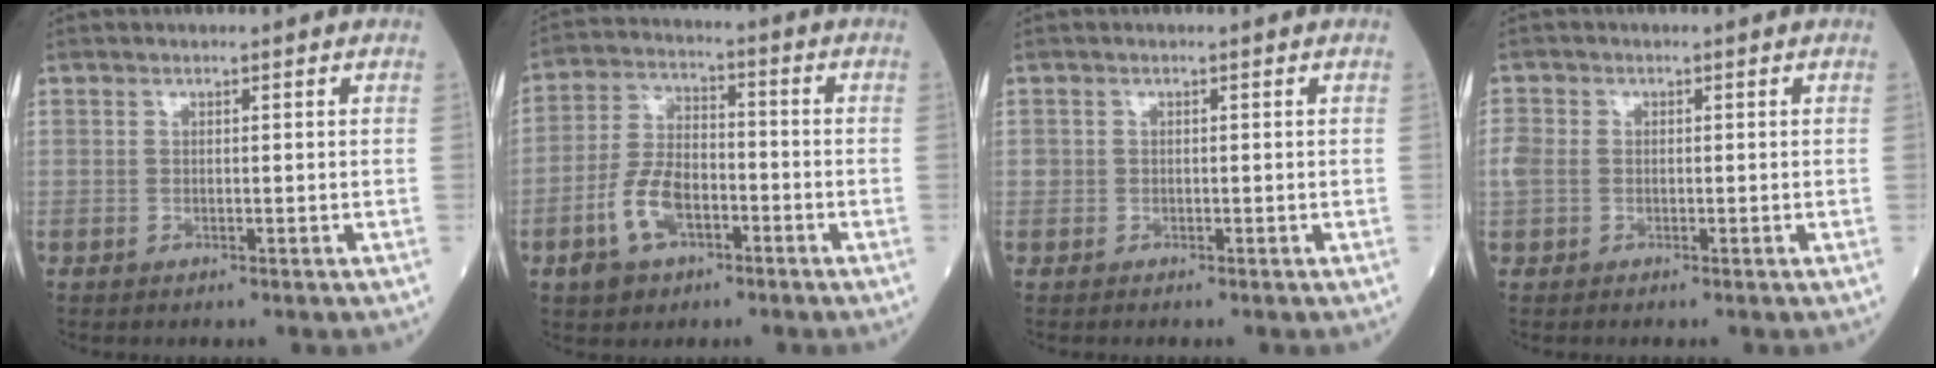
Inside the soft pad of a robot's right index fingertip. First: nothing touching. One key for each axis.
{"total": 8.8, "fx": -3.8, "fy": 5.0, "fz": 6.1, "tx": -0.136, "ty": 0.009, "tz": -0.069}
{"total": 0.5, "fx": -0.2, "fy": 0.5, "fz": 0.0, "tx": -0.001, "ty": 0.004, "tz": -0.003}
{"total": 2.6, "fx": -0.3, "fy": 2.1, "fz": 1.5, "tx": -0.055, "ty": 0.007, "tz": -0.004}